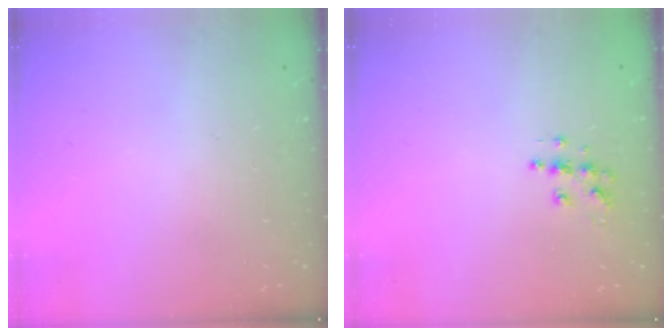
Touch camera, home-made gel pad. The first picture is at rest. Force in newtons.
{"total": 6.1, "press": 6.1, "slide": 0.3}